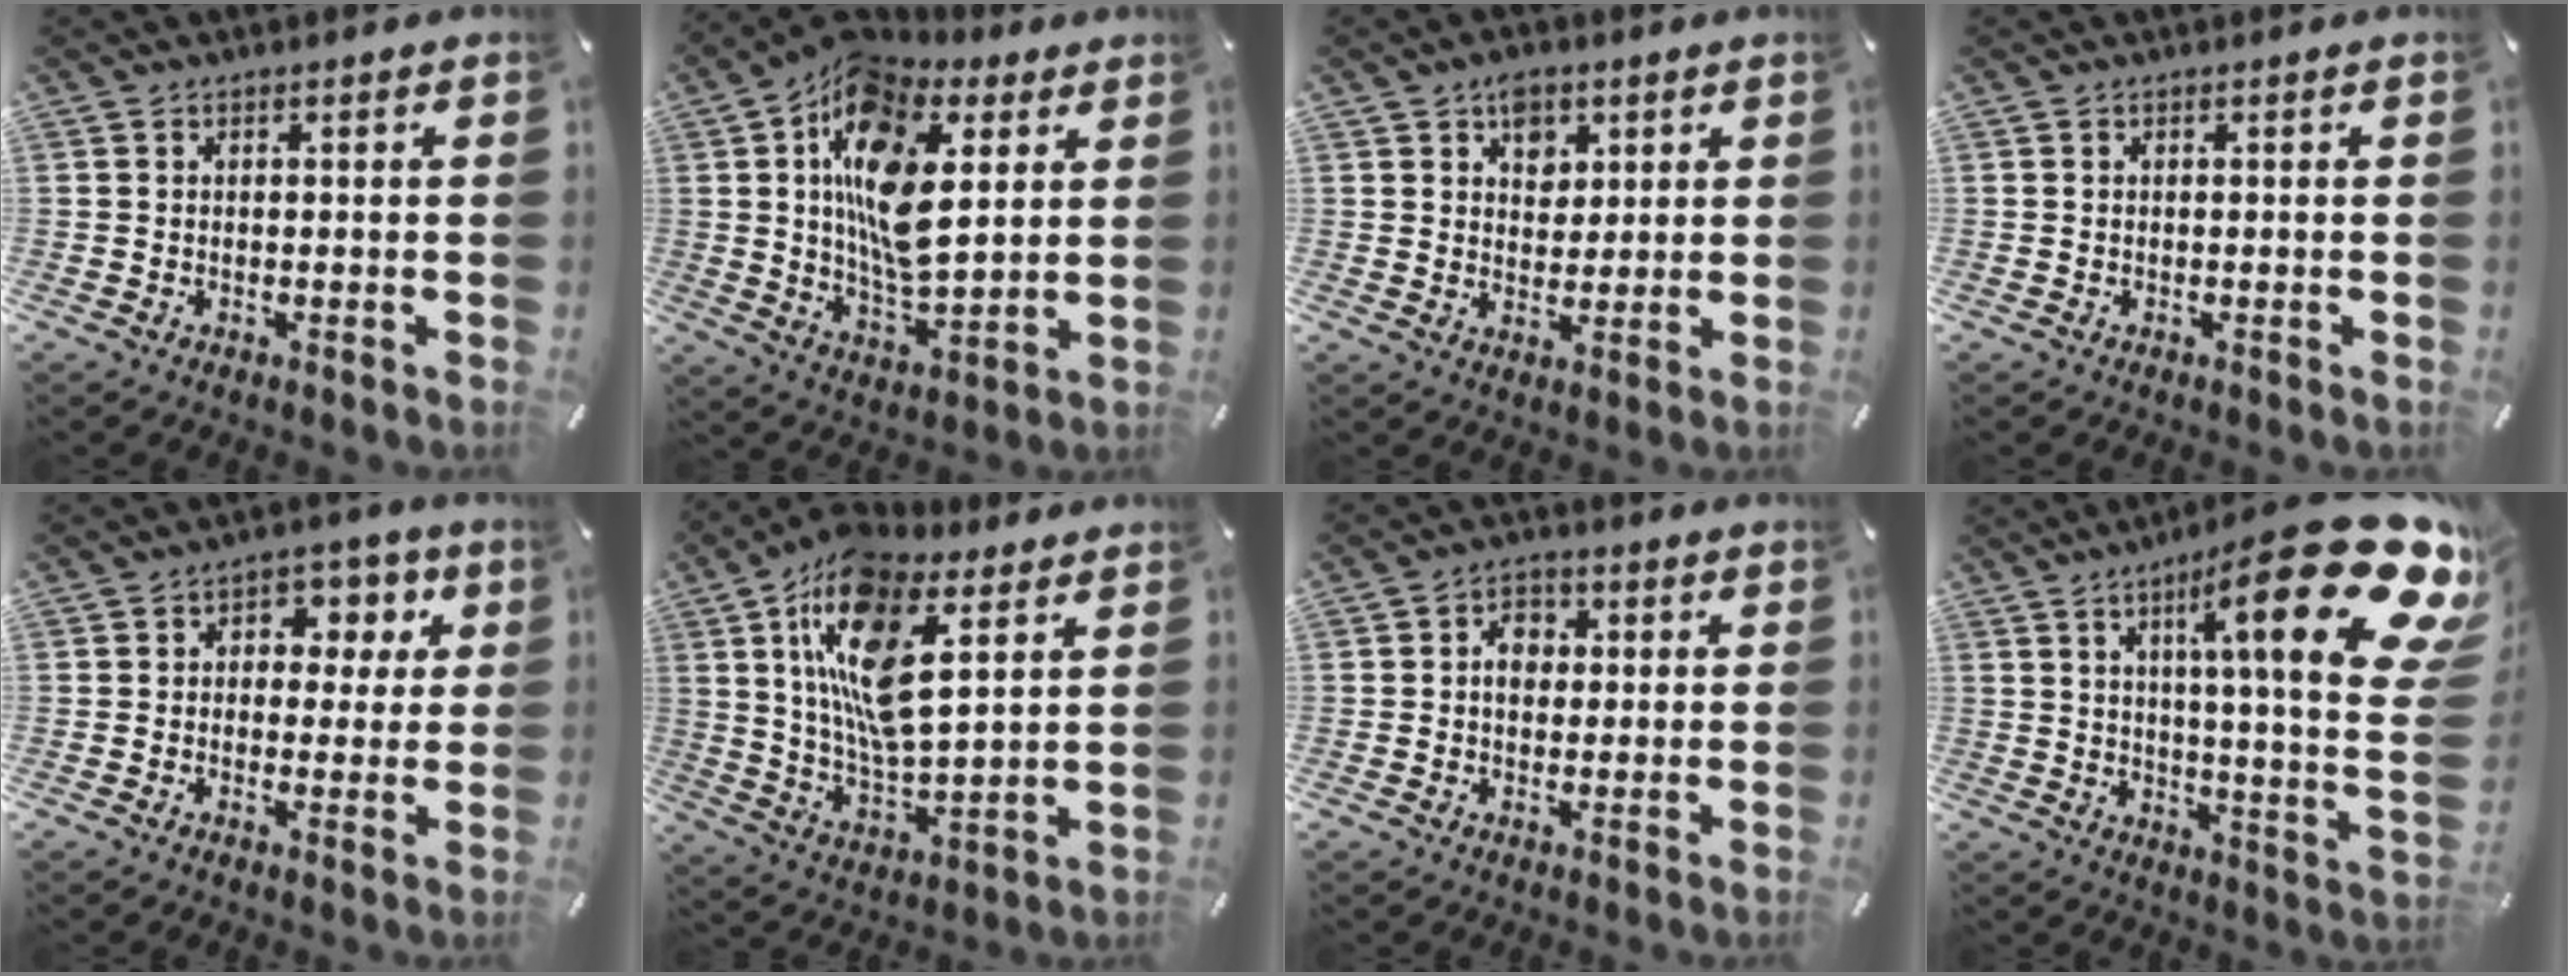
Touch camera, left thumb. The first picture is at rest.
{"total": 19.0, "force": [6.2, 10.7, 14.4], "torque": [-0.277, -0.021, 0.102]}
{"total": 6.0, "force": [3.1, 4.7, 2.1], "torque": [-0.016, -0.009, 0.051]}
{"total": 0.0}
{"total": 6.3, "force": [0.9, 5.3, 3.3], "torque": [-0.037, 0.002, 0.006]}
{"total": 18.7, "force": [8.7, 8.4, 14.4], "torque": [-0.296, -0.029, 0.145]}
{"total": 4.8, "force": [0.4, 3.7, 3.1], "torque": [-0.039, 0.001, -0.001]}
{"total": 29.3, "force": [13.3, 6.2, 25.3], "torque": [-0.365, -0.089, 0.203]}